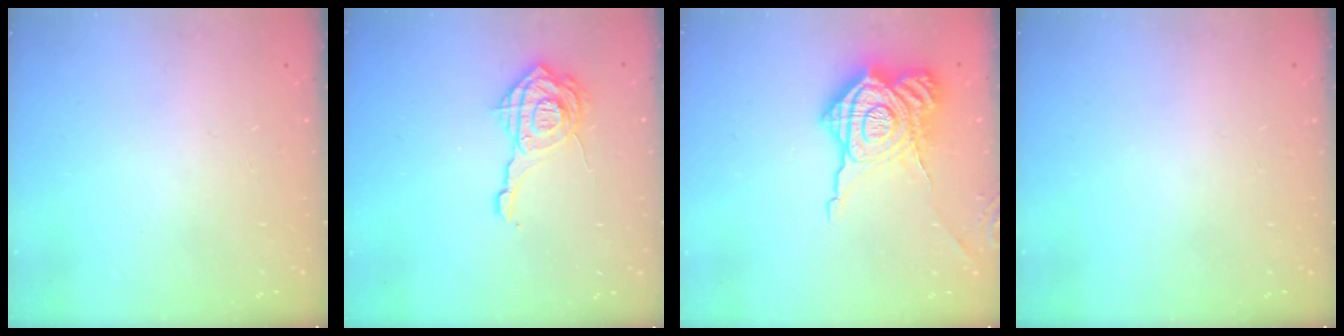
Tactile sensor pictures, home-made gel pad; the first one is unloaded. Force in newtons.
{"total": 13.9, "press": 13.8, "slide": 1.5}
{"total": 20.9, "press": 20.9, "slide": 1.5}
{"total": 0.0}